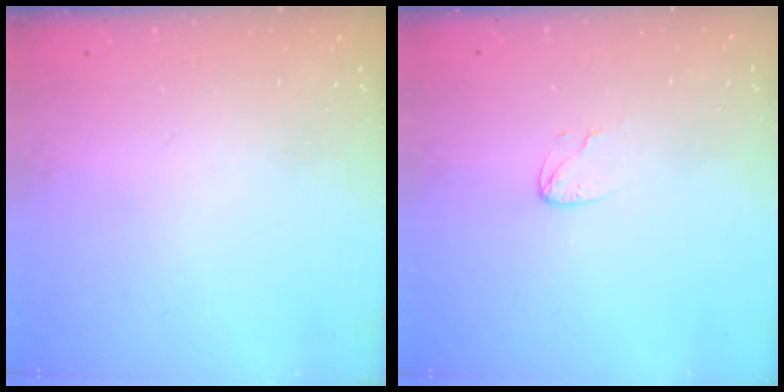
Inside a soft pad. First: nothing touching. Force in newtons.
{"total": 4.0, "press": 3.9, "slide": 0.3}